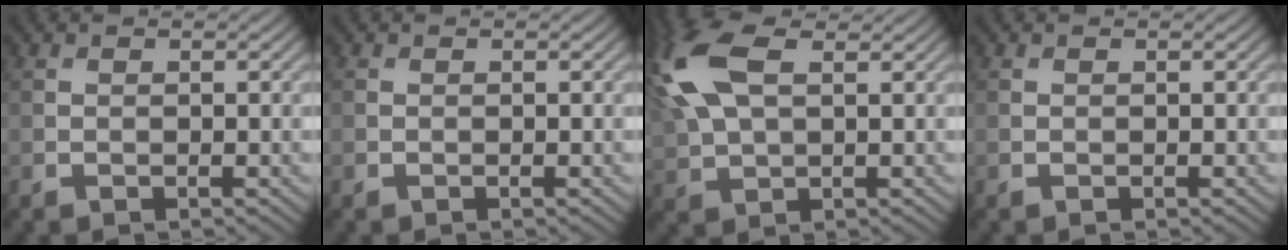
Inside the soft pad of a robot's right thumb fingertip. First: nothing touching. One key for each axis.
{"total": 0.0}
{"total": 13.3, "fx": 4.7, "fy": 6.8, "fz": 10.5, "tx": -0.279, "ty": 0.023, "tz": 0.083}
{"total": 0.0}